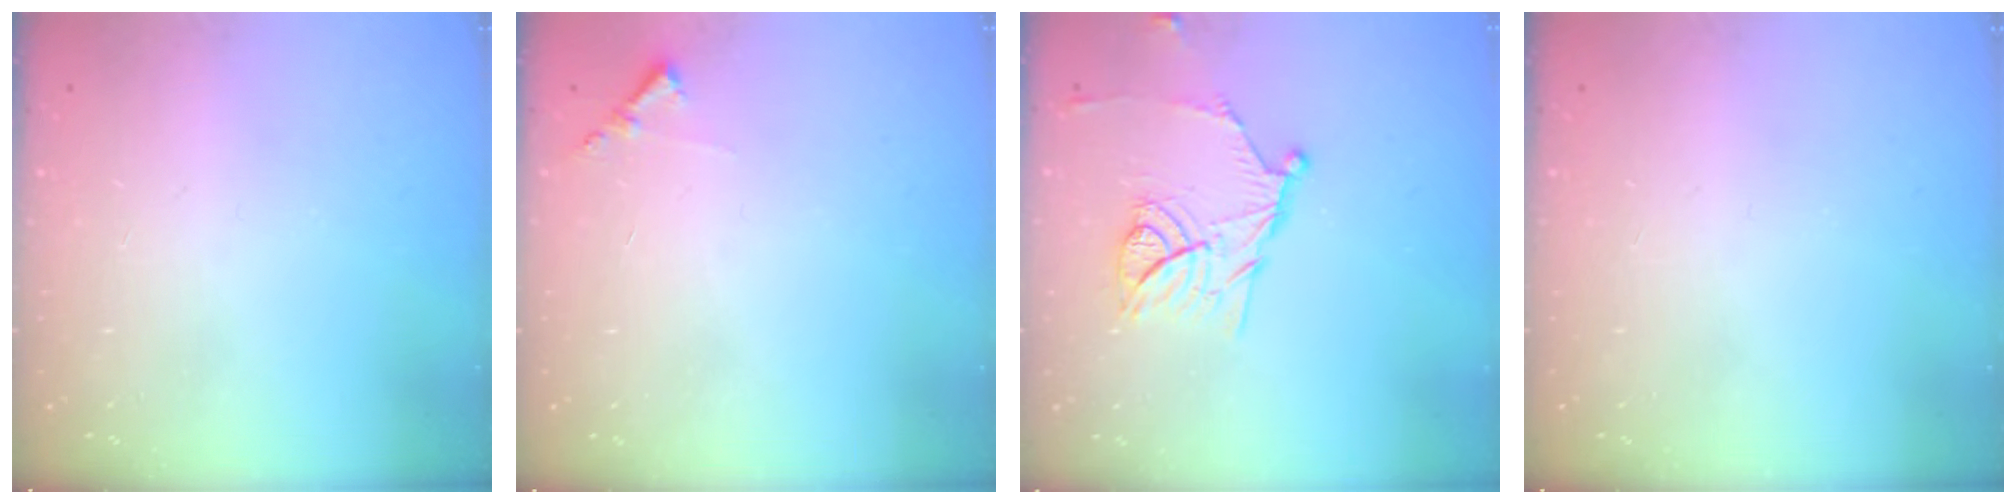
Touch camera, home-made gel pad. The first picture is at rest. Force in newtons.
{"total": 5.8, "press": 5.8, "slide": 0.4}
{"total": 13.2, "press": 13.2, "slide": 0.3}
{"total": 0.0}